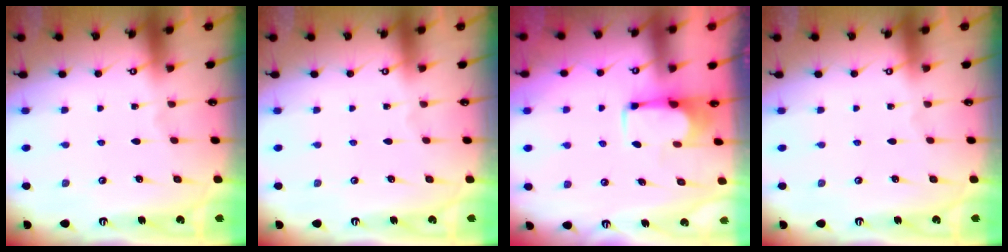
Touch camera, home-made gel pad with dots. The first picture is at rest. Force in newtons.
{"total": 0.0}
{"total": 1.7, "press": 1.6, "slide": 0.7}
{"total": 0.0}